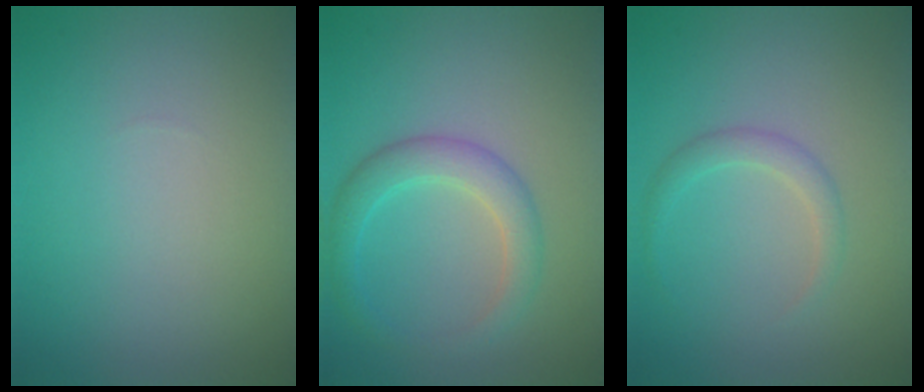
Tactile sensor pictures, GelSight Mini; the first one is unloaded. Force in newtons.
{"total": 3.2, "press": 3.2, "slide": 0.1}
{"total": 1.6, "press": 1.5, "slide": 0.2}